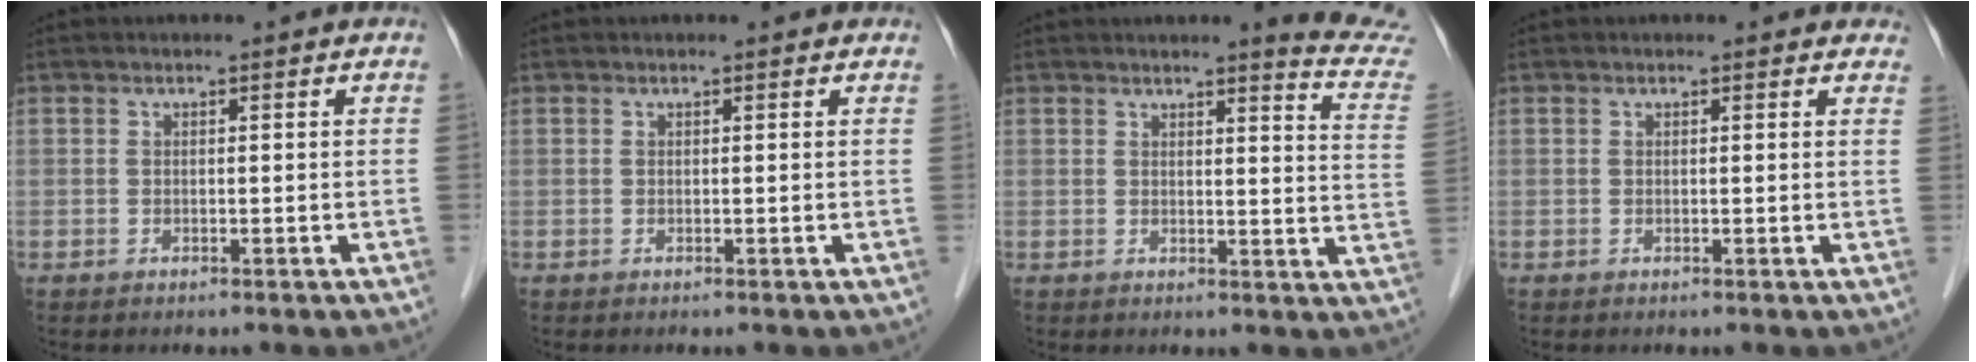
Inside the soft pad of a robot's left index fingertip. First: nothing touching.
{"total": 1.2, "force": [1.0, 0.4, 0.3], "torque": [-0.013, 0.010, 0.007]}
{"total": 9.4, "force": [9.1, -1.1, 2.0], "torque": [-0.017, -0.083, 0.077]}
{"total": 3.2, "force": [2.9, 1.2, 0.9], "torque": [0.001, 0.003, 0.013]}